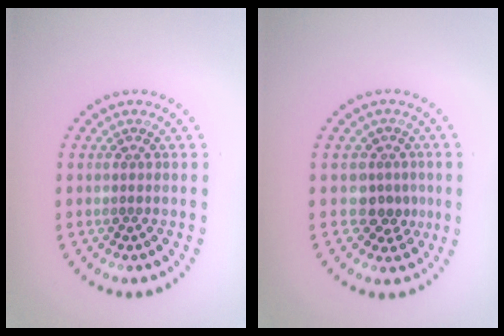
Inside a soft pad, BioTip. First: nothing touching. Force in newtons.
{"total": 2.6, "press": 2.0, "slide": 1.7}